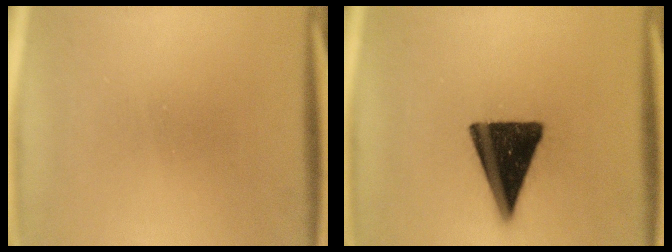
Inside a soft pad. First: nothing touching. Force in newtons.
{"total": 16.6}